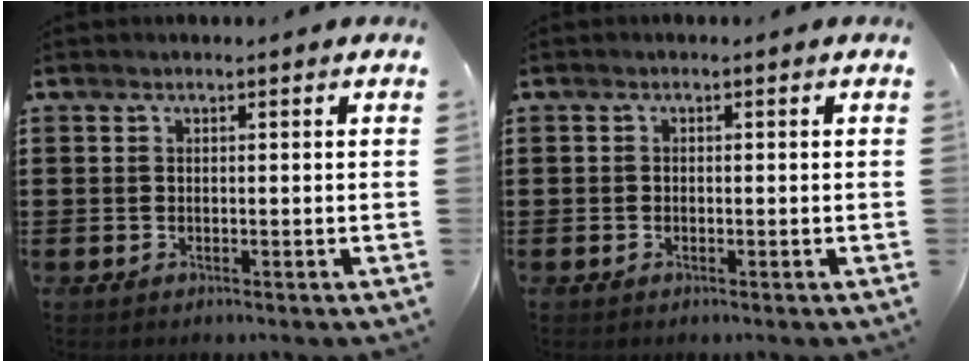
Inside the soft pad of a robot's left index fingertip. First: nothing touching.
{"total": 0.6, "force": [-0.4, 0.4, 0.2], "torque": [-0.005, -0.001, -0.007]}